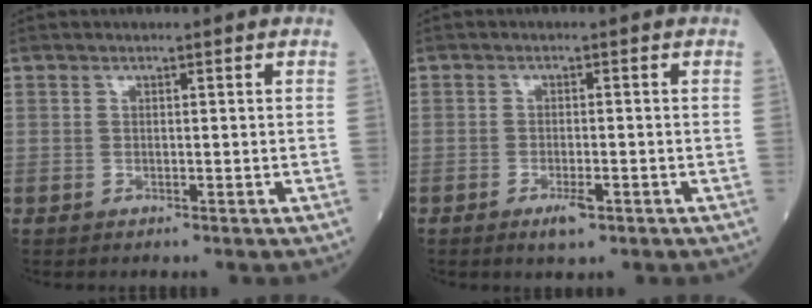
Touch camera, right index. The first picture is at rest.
{"total": 2.7, "force": [-1.5, 0.6, 2.2], "torque": [-0.037, -0.002, -0.022]}